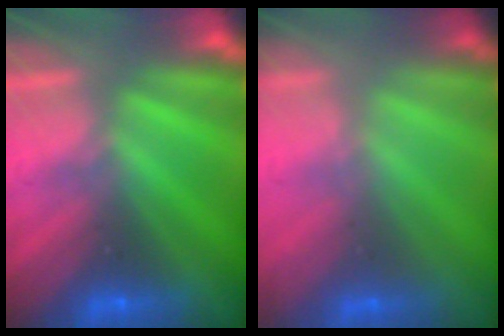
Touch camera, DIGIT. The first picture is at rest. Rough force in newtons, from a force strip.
{"total": 1.5}